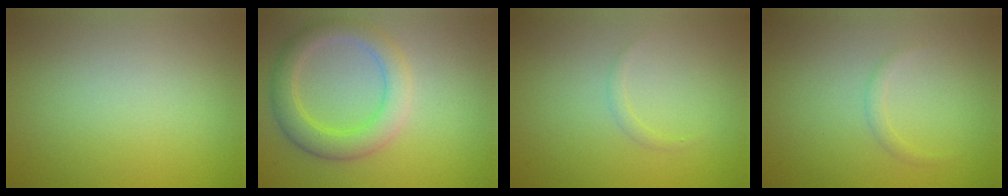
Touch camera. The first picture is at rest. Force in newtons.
{"total": 4.4, "press": 4.4, "slide": 0.1}
{"total": 0.7, "press": 0.7, "slide": 0.1}
{"total": 0.8, "press": 0.8, "slide": 0.1}